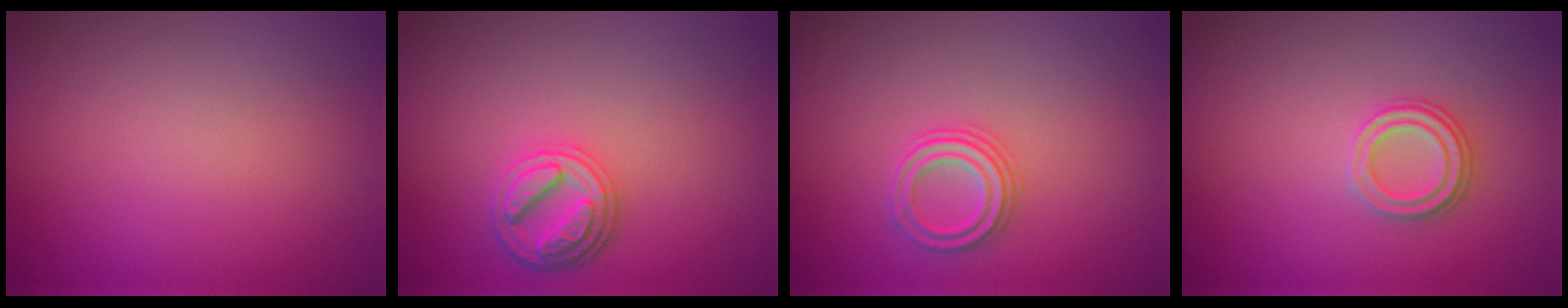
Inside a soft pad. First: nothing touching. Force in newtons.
{"total": 3.5, "press": 3.1, "slide": 1.6}
{"total": 2.3, "press": 2.2, "slide": 0.8}
{"total": 2.3, "press": 2.1, "slide": 1.0}